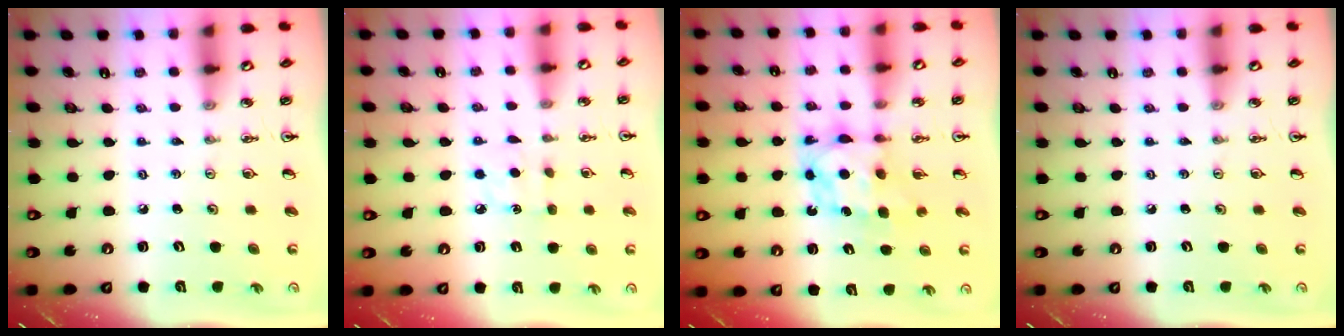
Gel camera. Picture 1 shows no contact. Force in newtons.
{"total": 5.8, "press": 5.8, "slide": 0.7}
{"total": 7.0, "press": 7.0, "slide": 0.2}
{"total": 0.0}